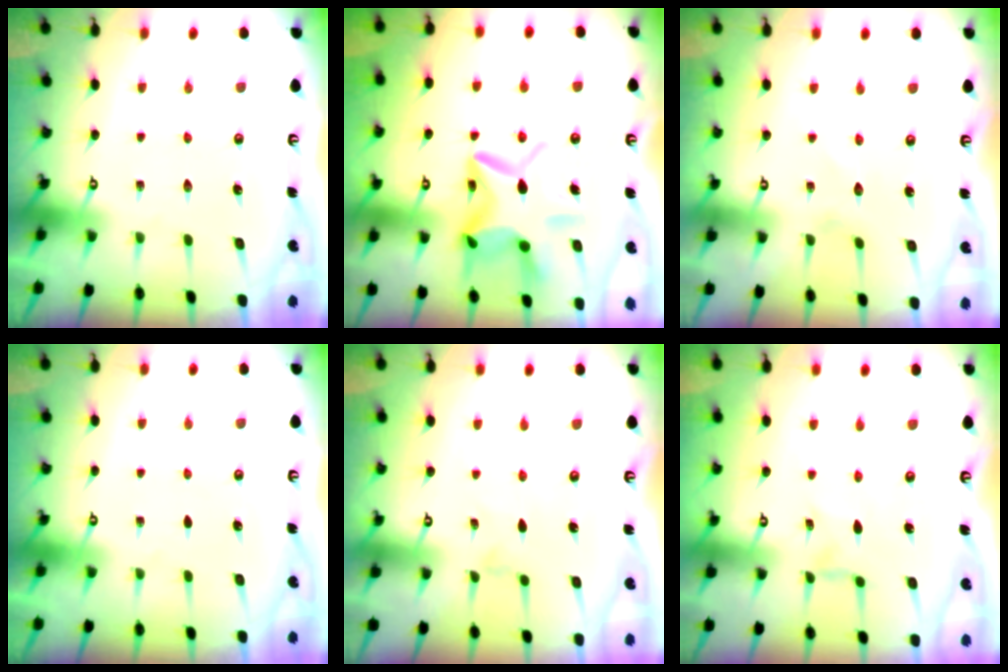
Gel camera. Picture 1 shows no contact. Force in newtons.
{"total": 15.1, "press": 15.0, "slide": 1.2}
{"total": 0.8, "press": 0.8, "slide": 0.1}
{"total": 0.0}
{"total": 0.8, "press": 0.8, "slide": 0.3}
{"total": 0.0}